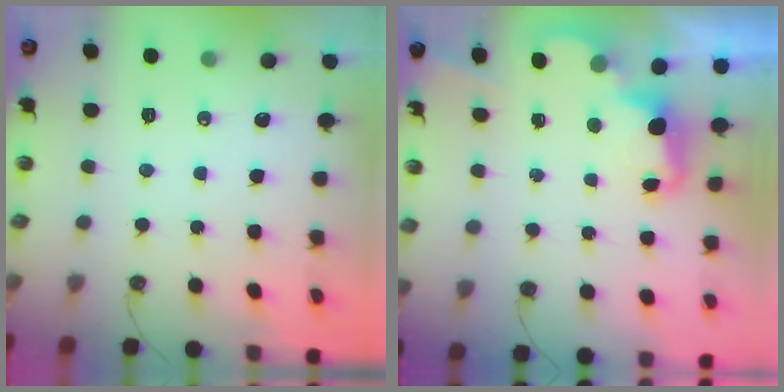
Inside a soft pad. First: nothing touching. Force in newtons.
{"total": 2.4, "press": 2.4, "slide": 0.6}